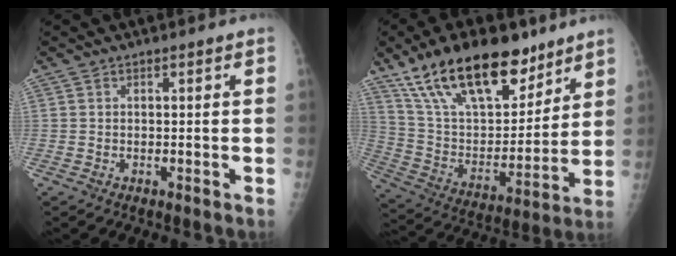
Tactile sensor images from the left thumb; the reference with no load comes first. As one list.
[{"total": 23.7, "force": [16.1, 10.6, 13.9], "torque": [-0.199, -0.048, 0.286]}]